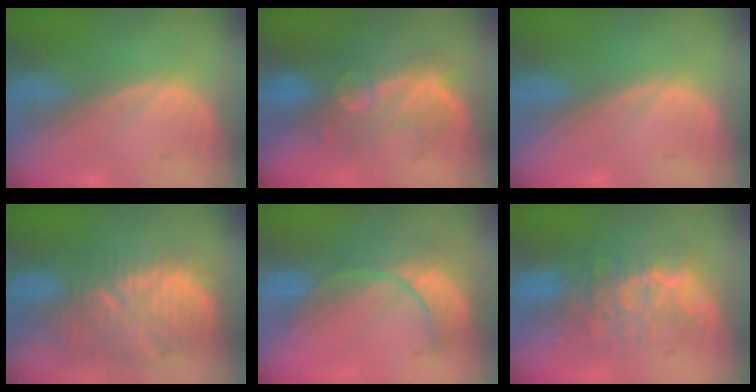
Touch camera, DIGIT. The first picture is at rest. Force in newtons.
{"total": 9.6, "press": 8.5, "slide": 4.6}
{"total": 0.0}
{"total": 12.0, "press": 11.3, "slide": 4.1}
{"total": 7.9, "press": 7.3, "slide": 3.0}
{"total": 9.3, "press": 8.4, "slide": 4.1}